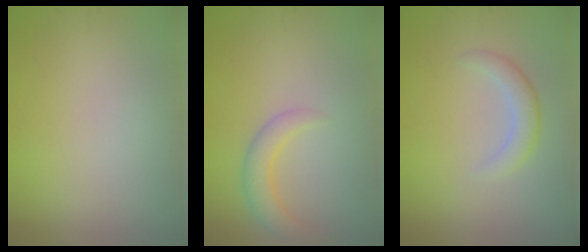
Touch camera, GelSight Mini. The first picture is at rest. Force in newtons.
{"total": 2.3, "press": 2.3, "slide": 0.2}
{"total": 2.0, "press": 2.0, "slide": 0.1}